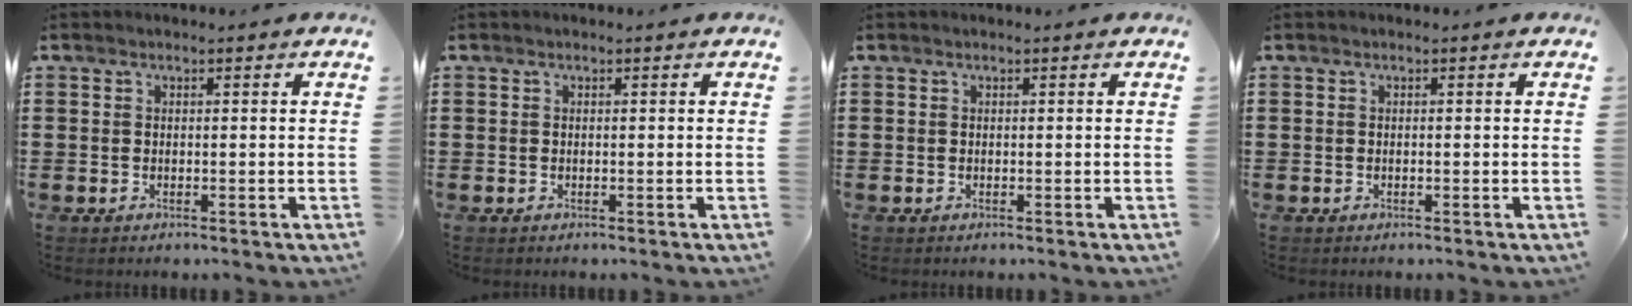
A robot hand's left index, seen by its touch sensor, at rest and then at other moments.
{"total": 0.0}
{"total": 0.0}
{"total": 0.0}